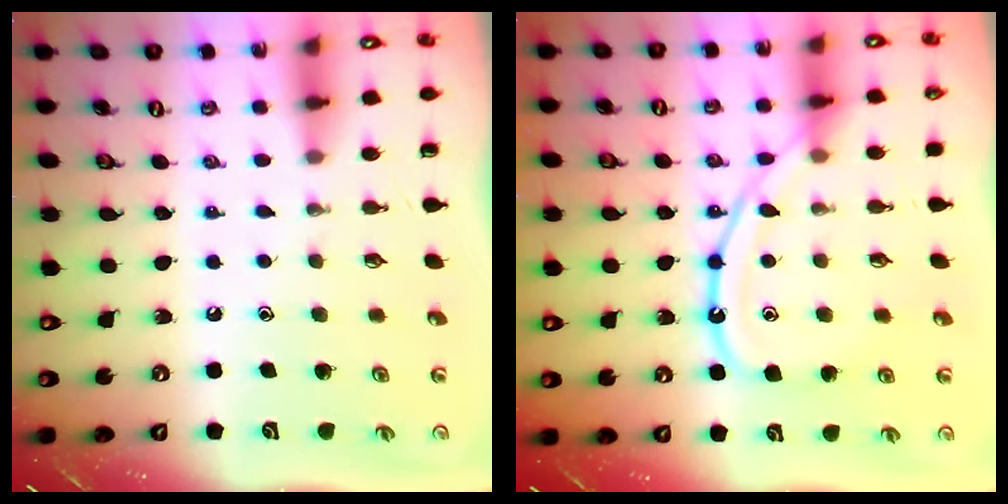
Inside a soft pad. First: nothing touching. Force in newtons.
{"total": 13.2, "press": 13.2, "slide": 1.2}